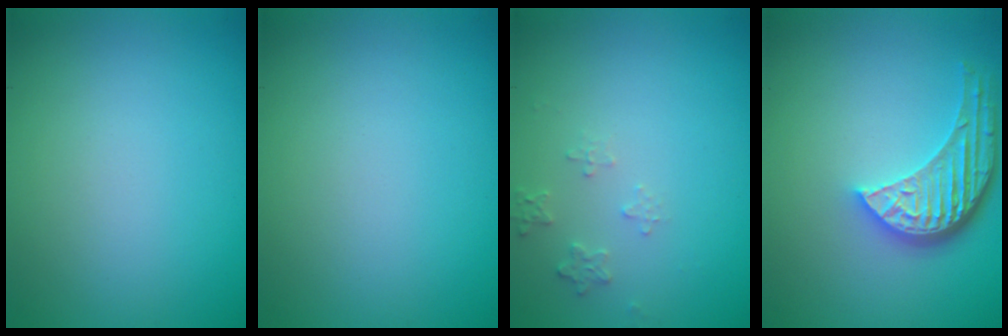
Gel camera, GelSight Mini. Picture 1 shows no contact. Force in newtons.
{"total": 0.0}
{"total": 1.3, "press": 1.3, "slide": 0.2}
{"total": 5.4, "press": 3.9, "slide": 3.6}